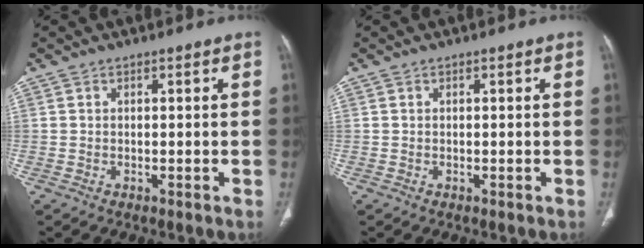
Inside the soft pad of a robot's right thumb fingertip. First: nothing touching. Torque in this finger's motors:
{"motor_torque": [0.10, 0.18, -0.08, 0.06, 0.01]}